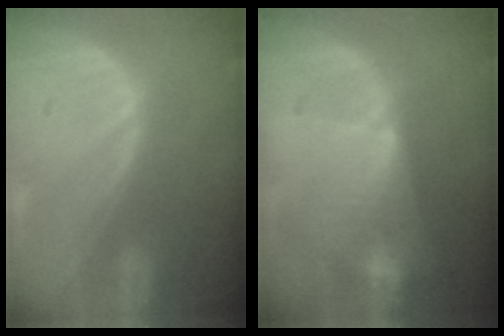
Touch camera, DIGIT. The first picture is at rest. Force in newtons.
{"total": 6.4, "press": 6.3, "slide": 0.7}